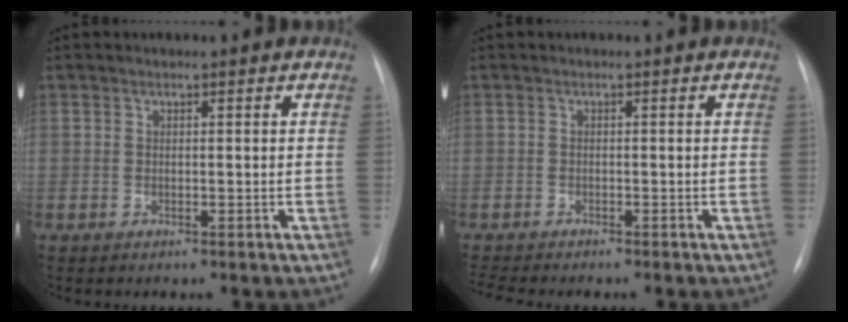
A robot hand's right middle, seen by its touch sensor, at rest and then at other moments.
{"total": 3.9, "force": [-3.6, 0.1, 1.5], "torque": [-0.028, -0.010, -0.054]}